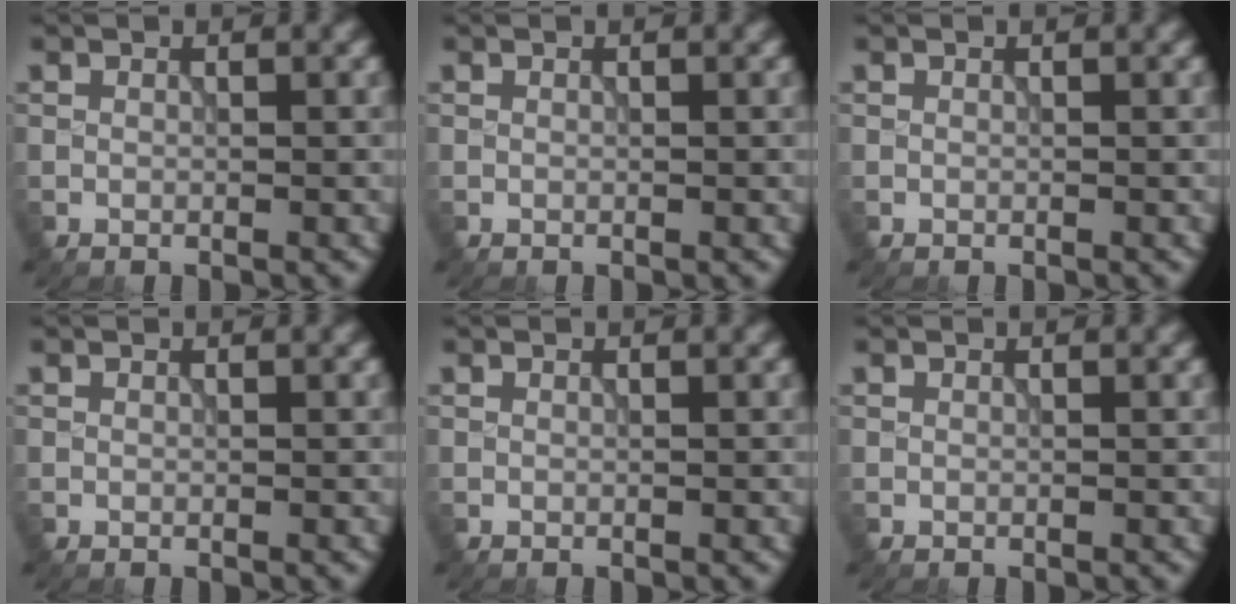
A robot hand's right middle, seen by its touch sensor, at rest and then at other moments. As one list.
[{"total": 0.0}, {"total": 0.0}, {"total": 0.0}, {"total": 0.0}, {"total": 0.0}]